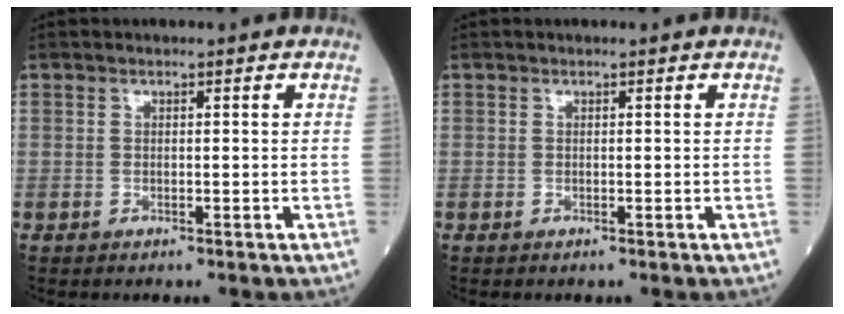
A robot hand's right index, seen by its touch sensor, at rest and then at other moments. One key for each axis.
{"total": 0.0}